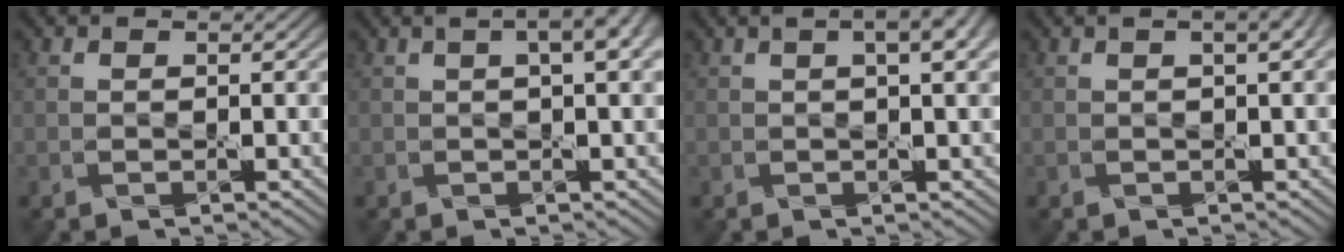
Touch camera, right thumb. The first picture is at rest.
{"total": 5.9, "force": [2.0, 1.7, 5.3], "torque": [-0.056, 0.015, 0.016]}
{"total": 6.1, "force": [2.3, 1.9, 5.3], "torque": [-0.057, 0.013, 0.015]}
{"total": 3.2, "force": [1.2, 0.9, 2.9], "torque": [-0.030, 0.005, 0.002]}